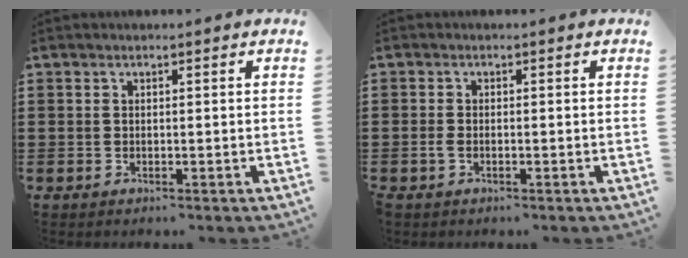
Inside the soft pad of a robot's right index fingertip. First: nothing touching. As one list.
[{"total": 1.1, "force": [-0.6, 0.5, 0.9], "torque": [-0.026, -0.004, -0.013]}]